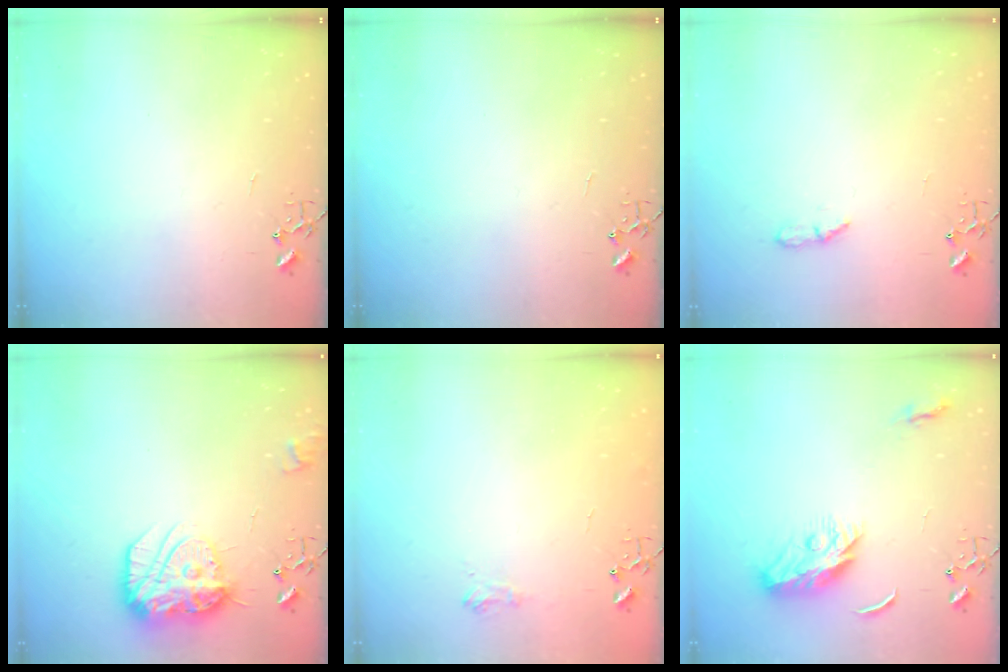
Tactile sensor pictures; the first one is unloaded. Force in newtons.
{"total": 0.0}
{"total": 4.5, "press": 4.4, "slide": 0.6}
{"total": 16.5, "press": 16.5, "slide": 1.4}
{"total": 7.1, "press": 7.1, "slide": 0.8}
{"total": 10.2, "press": 10.2, "slide": 0.1}